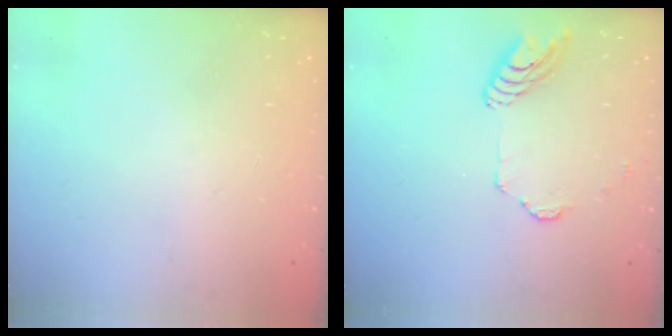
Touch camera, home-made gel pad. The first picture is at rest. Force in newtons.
{"total": 9.8, "press": 9.7, "slide": 0.7}